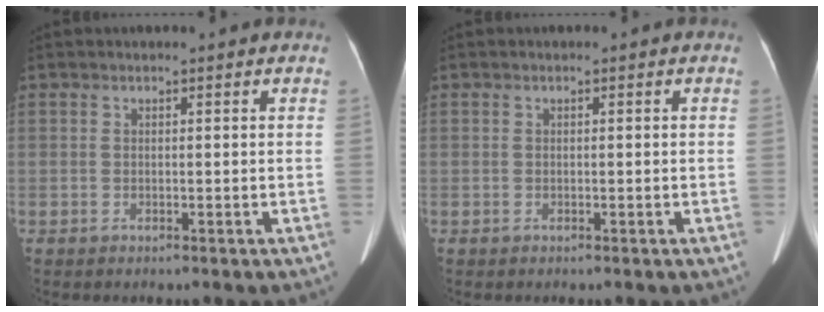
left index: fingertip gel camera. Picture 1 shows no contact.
{"total": 0.0}